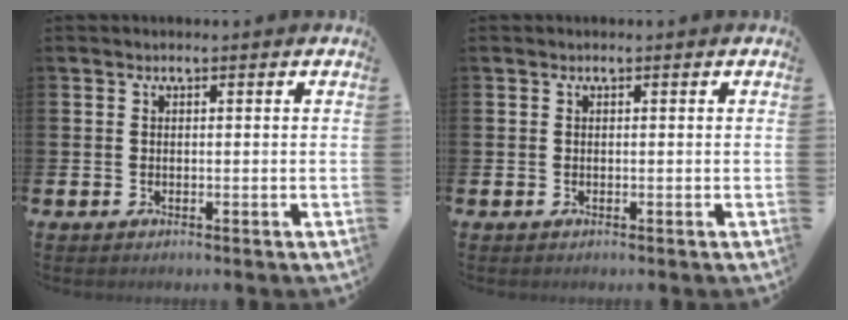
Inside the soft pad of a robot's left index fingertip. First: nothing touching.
{"total": 0.0}